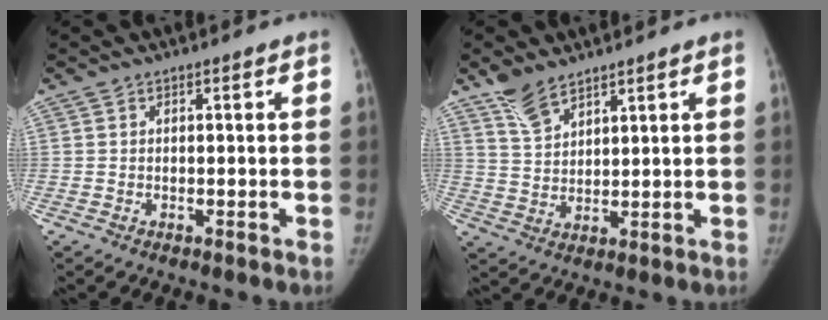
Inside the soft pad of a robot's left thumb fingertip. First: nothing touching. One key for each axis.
{"total": 6.3, "fx": 4.9, "fy": 2.7, "fz": 3.0, "tx": -0.047, "ty": -0.021, "tz": 0.102}